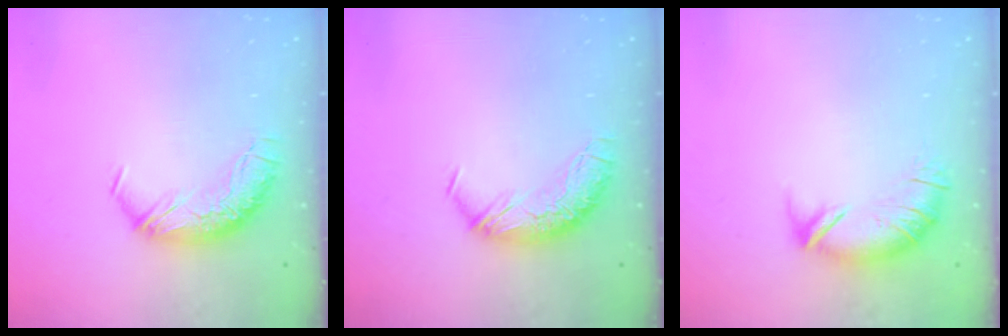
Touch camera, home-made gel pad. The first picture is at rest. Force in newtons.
{"total": 0.0}
{"total": 3.8, "press": 3.4, "slide": 1.8}